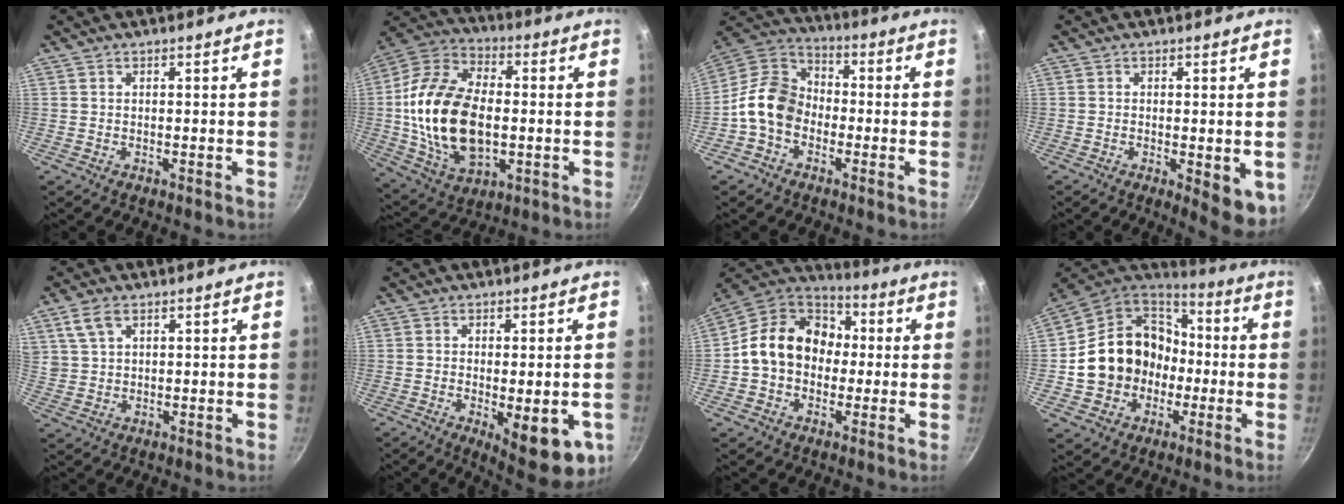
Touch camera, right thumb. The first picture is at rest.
{"total": 22.9, "force": [-0.9, 14.1, 18.0], "torque": [-0.330, 0.018, -0.017]}
{"total": 11.5, "force": [-3.2, 8.9, 6.6], "torque": [-0.084, 0.041, -0.084]}
{"total": 7.2, "force": [-1.7, 2.5, 6.6], "torque": [-0.073, -0.007, -0.016]}
{"total": 4.8, "force": [2.5, 2.8, 3.0], "torque": [-0.051, 0.000, 0.055]}
{"total": 13.2, "force": [-3.7, 4.7, 11.8], "torque": [-0.134, -0.008, -0.037]}
{"total": 16.7, "force": [0.5, 13.5, 9.7], "torque": [-0.127, 0.043, -0.009]}
{"total": 18.6, "force": [-1.9, 16.2, 8.9], "torque": [-0.126, 0.050, -0.024]}